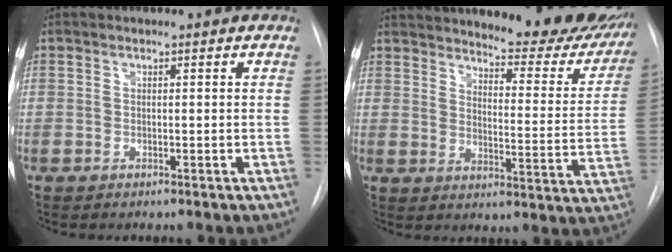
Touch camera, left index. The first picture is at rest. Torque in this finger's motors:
{"motor_torque": [0.61, -0.58, 0.38, 0.15]}